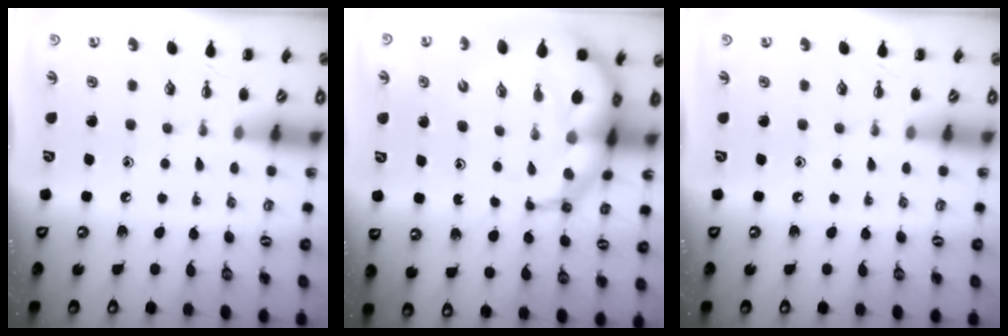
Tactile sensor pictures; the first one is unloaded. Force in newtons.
{"total": 14.3, "press": 13.8, "slide": 3.9}
{"total": 0.0}